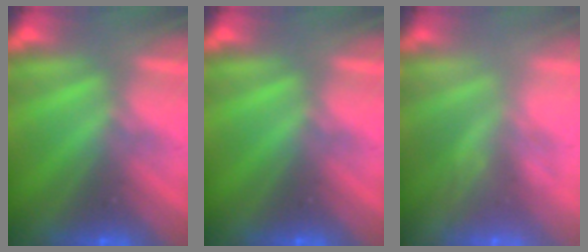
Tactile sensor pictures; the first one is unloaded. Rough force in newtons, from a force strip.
{"total": 0.0}
{"total": 2.3}